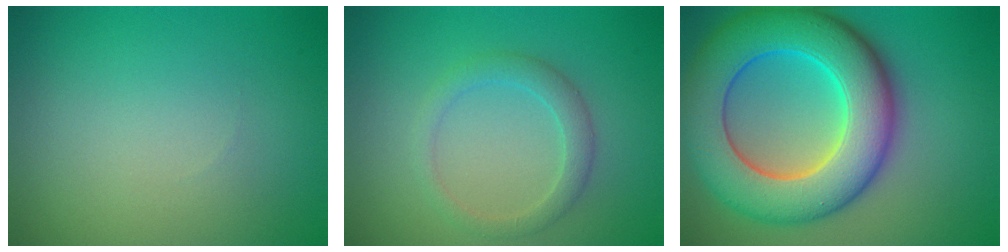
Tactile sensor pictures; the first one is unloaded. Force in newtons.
{"total": 2.2, "press": 2.2, "slide": 0.0}
{"total": 12.1, "press": 12.1, "slide": 0.3}